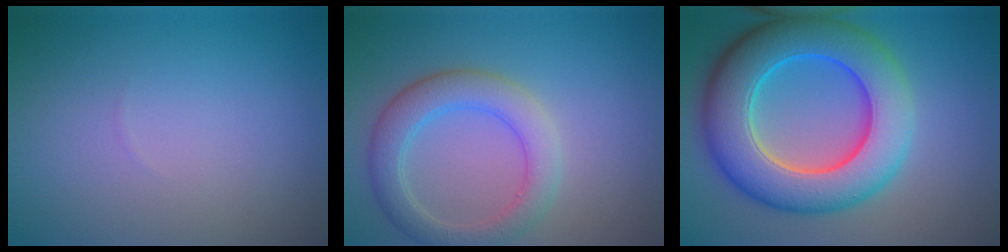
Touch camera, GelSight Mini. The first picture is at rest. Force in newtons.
{"total": 4.3, "press": 4.3, "slide": 0.3}
{"total": 10.7, "press": 10.7, "slide": 0.5}